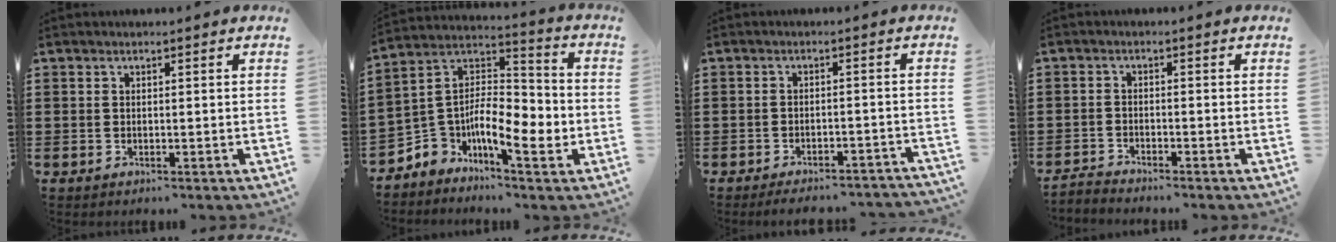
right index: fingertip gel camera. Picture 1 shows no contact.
{"total": 8.1, "force": [-3.2, 4.3, 6.1], "torque": [-0.135, -0.022, -0.060]}
{"total": 2.5, "force": [-2.5, 0.1, 0.3], "torque": [-0.008, -0.002, -0.051]}
{"total": 2.0, "force": [-2.0, -0.1, -0.2], "torque": [-0.001, 0.002, -0.041]}